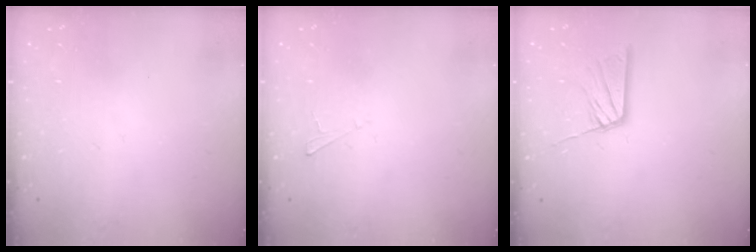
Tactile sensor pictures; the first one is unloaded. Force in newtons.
{"total": 2.0, "press": 2.0, "slide": 0.2}
{"total": 10.9, "press": 10.9, "slide": 1.0}